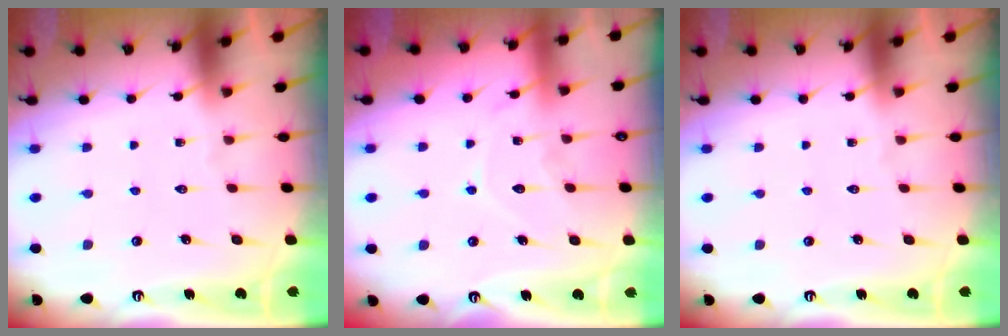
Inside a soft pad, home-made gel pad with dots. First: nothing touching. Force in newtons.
{"total": 9.2, "press": 9.1, "slide": 0.8}
{"total": 0.0}